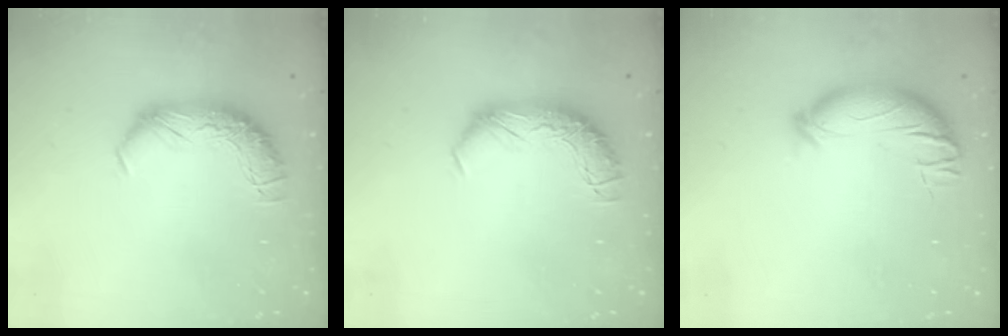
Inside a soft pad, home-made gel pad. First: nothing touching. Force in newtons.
{"total": 0.0}
{"total": 3.0, "press": 2.6, "slide": 1.5}